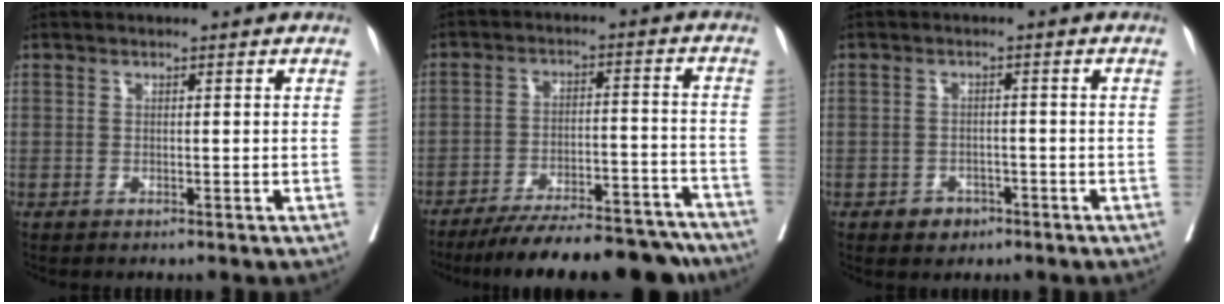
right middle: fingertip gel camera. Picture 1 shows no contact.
{"total": 21.0, "force": [-18.9, 4.2, 8.2], "torque": [-0.096, 0.009, -0.264]}
{"total": 2.6, "force": [-1.6, 1.8, 0.8], "torque": [-0.011, 0.005, -0.019]}